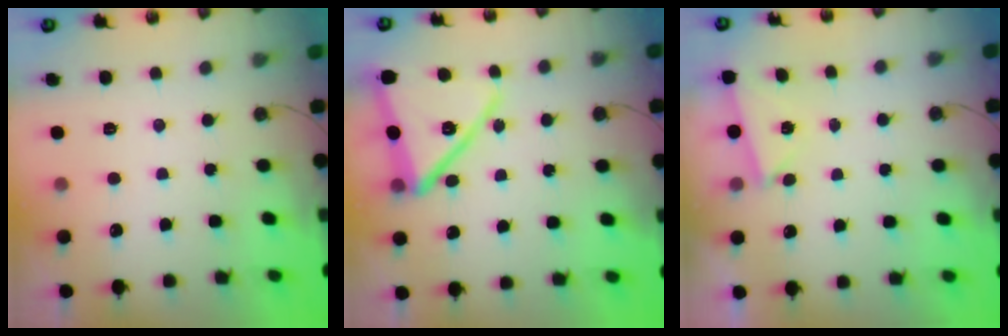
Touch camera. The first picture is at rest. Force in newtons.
{"total": 16.1, "press": 15.3, "slide": 5.1}
{"total": 2.2, "press": 2.2, "slide": 0.2}